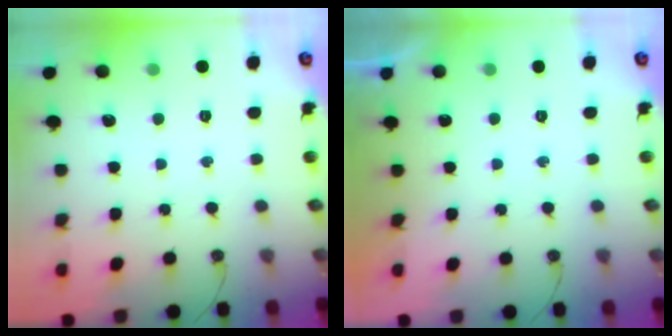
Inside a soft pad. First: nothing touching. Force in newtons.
{"total": 0.0}